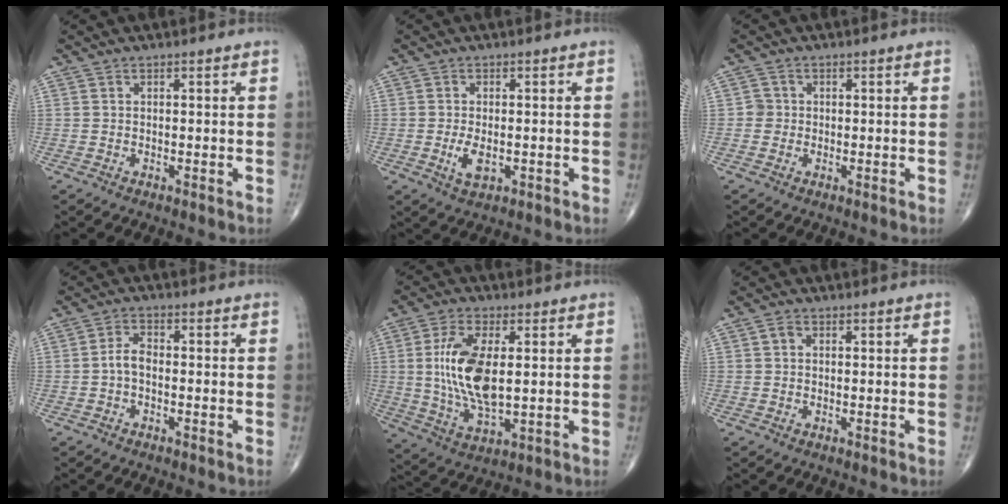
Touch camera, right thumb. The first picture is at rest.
{"total": 3.8, "force": [-0.8, 1.9, 3.2], "torque": [-0.062, -0.006, -0.013]}
{"total": 1.7, "force": [-0.2, 1.7, 0.2], "torque": [0.010, 0.007, -0.008]}
{"total": 3.0, "force": [-0.8, 1.6, 2.4], "torque": [-0.044, 0.014, -0.021]}
{"total": 13.6, "force": [1.3, 6.1, 12.1], "torque": [-0.244, -0.013, 0.032]}
{"total": 1.2, "force": [0.2, 1.0, 0.7], "torque": [-0.010, 0.005, 0.003]}